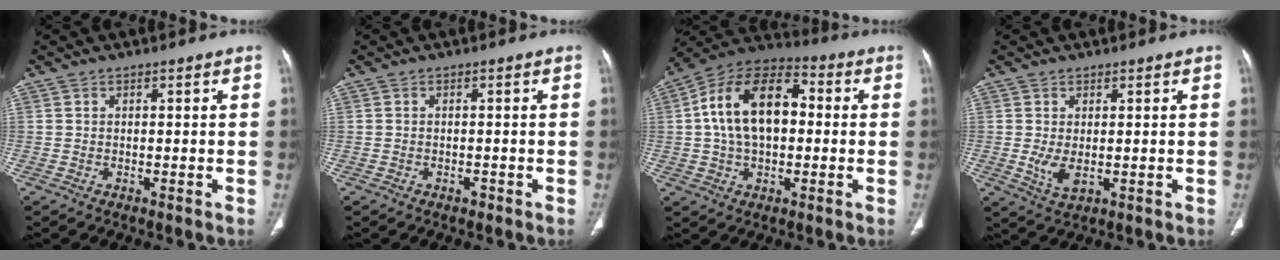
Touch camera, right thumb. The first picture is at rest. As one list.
[{"total": 0.8, "force": [-0.5, 0.5, 0.3], "torque": [-0.005, 0.001, -0.009]}, {"total": 17.5, "force": [1.5, 10.7, 13.8], "torque": [-0.226, 0.035, 0.019]}, {"total": 3.8, "force": [-0.1, 1.8, 3.4], "torque": [-0.066, -0.013, 0.008]}]